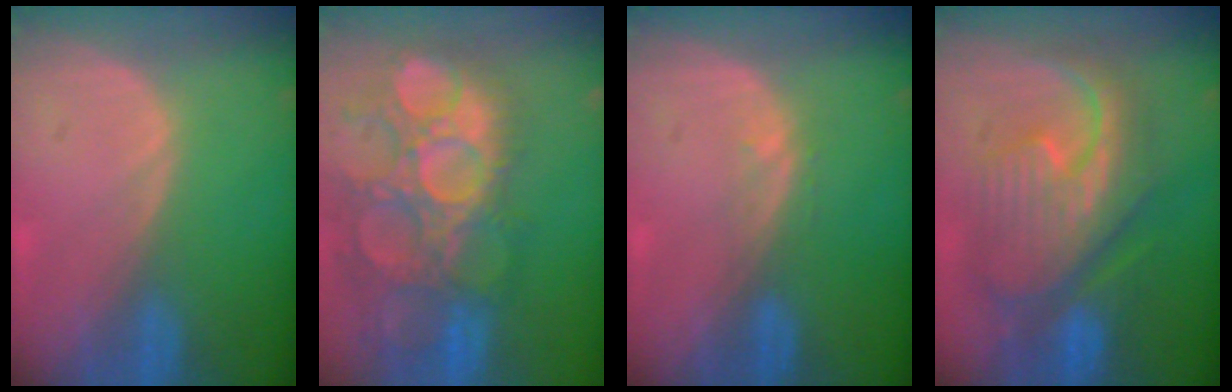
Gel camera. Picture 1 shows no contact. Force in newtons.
{"total": 14.9, "press": 12.8, "slide": 7.7}
{"total": 1.0, "press": 1.0, "slide": 0.2}
{"total": 11.8, "press": 11.7, "slide": 1.2}